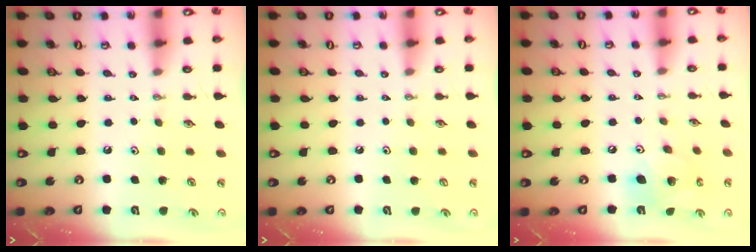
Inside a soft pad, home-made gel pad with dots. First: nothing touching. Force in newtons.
{"total": 1.1, "press": 0.0, "slide": 1.1}
{"total": 13.9, "press": 13.7, "slide": 2.4}